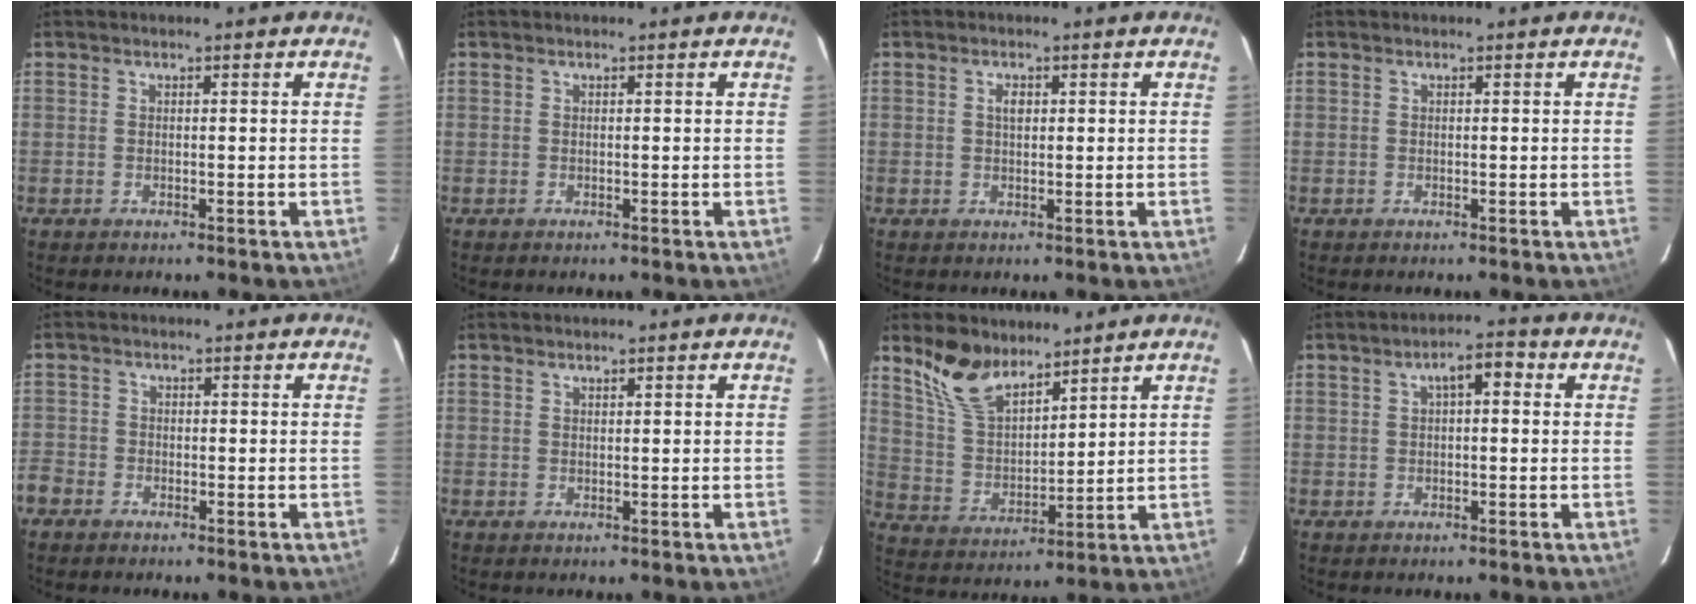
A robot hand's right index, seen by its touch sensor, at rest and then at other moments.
{"total": 0.0}
{"total": 1.6, "force": [0.4, 0.9, 1.2], "torque": [-0.020, 0.005, 0.006]}
{"total": 0.0}
{"total": 6.0, "force": [-3.6, 4.6, 1.3], "torque": [-0.048, 0.007, -0.078]}
{"total": 0.6, "force": [0.5, 0.2, 0.3], "torque": [-0.005, 0.002, 0.010]}
{"total": 11.0, "force": [8.4, 4.7, 5.2], "torque": [-0.107, 0.013, 0.173]}
{"total": 4.3, "force": [1.2, 1.7, 3.7], "torque": [-0.060, 0.019, 0.020]}